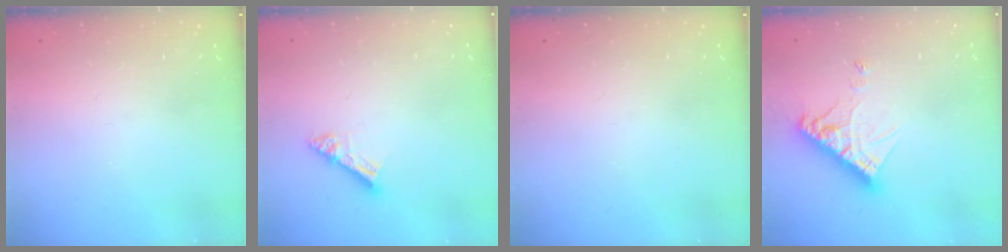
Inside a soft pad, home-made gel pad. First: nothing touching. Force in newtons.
{"total": 7.2, "press": 7.2, "slide": 0.5}
{"total": 0.0}
{"total": 11.3, "press": 11.2, "slide": 1.0}